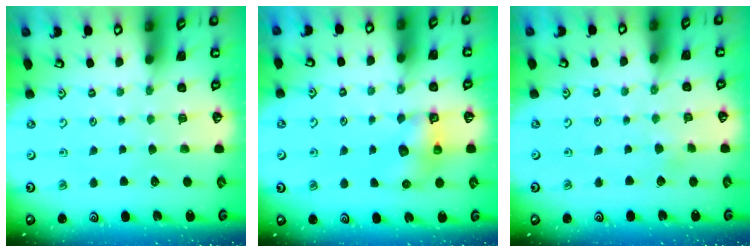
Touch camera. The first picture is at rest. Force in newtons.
{"total": 6.7, "press": 6.7, "slide": 0.1}
{"total": 1.7, "press": 1.7, "slide": 0.1}